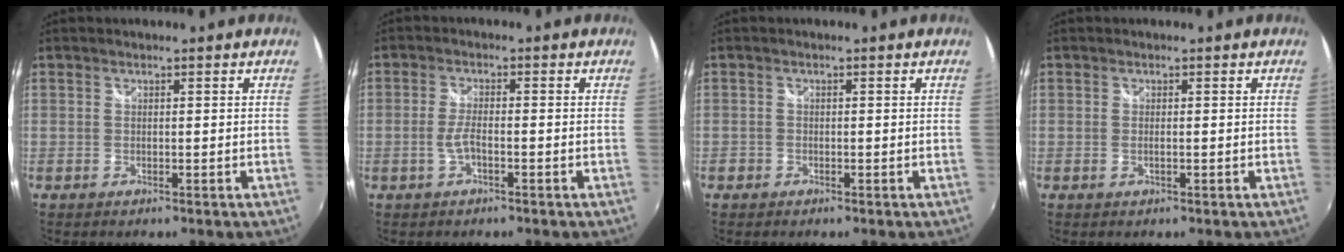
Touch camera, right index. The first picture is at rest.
{"total": 2.8, "force": [-1.3, 0.5, 2.4], "torque": [-0.055, 0.003, -0.026]}
{"total": 1.1, "force": [-0.7, 0.8, 0.2], "torque": [-0.007, 0.001, -0.014]}
{"total": 0.7, "force": [-0.3, 0.1, 0.6], "torque": [-0.013, 0.000, -0.006]}